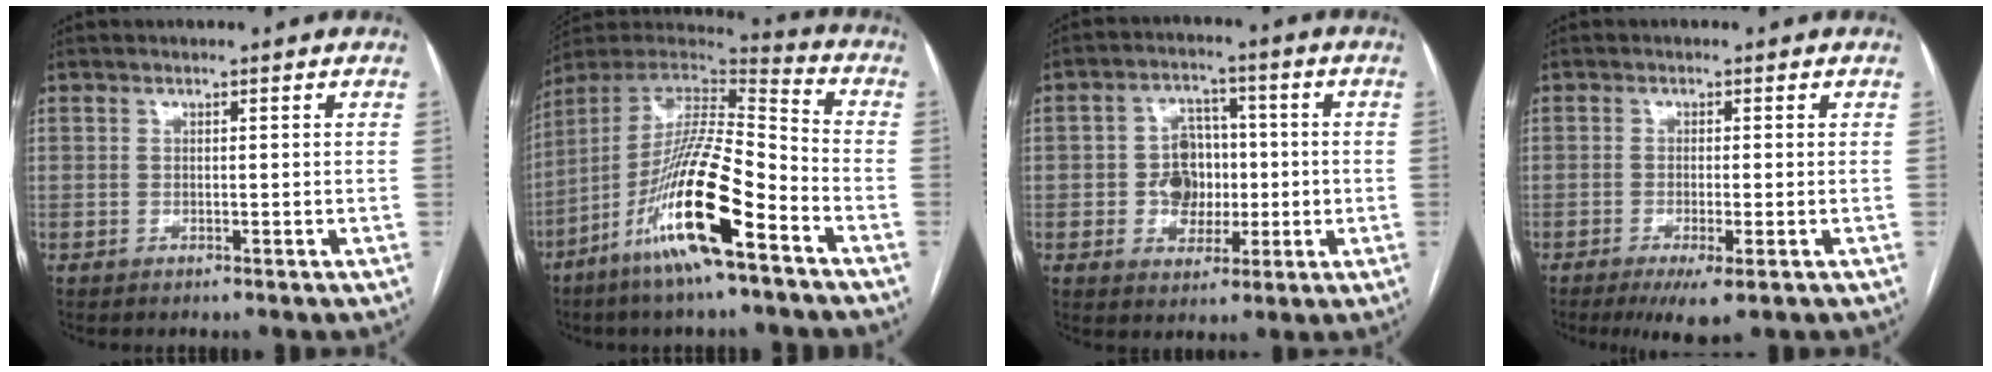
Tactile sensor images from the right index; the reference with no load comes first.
{"total": 19.1, "force": [-9.7, 2.0, 16.3], "torque": [-0.332, -0.029, -0.182]}
{"total": 7.4, "force": [-0.6, 6.1, 4.1], "torque": [-0.069, 0.024, -0.005]}
{"total": 4.5, "force": [-2.3, 0.5, 3.8], "torque": [-0.064, -0.013, -0.035]}